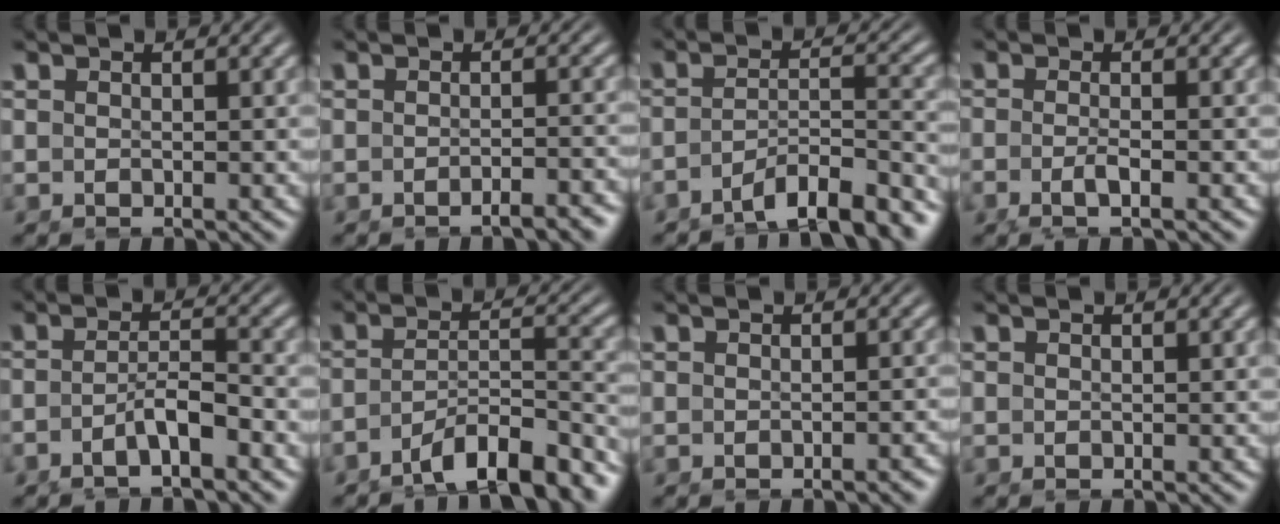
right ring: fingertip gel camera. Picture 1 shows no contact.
{"total": 2.2, "force": [-2.0, -0.3, 0.9], "torque": [-0.007, 0.005, -0.037]}
{"total": 6.2, "force": [-5.2, 1.2, 3.1], "torque": [-0.035, -0.020, -0.074]}
{"total": 2.0, "force": [-1.2, 0.1, 1.5], "torque": [-0.036, -0.010, -0.020]}
{"total": 3.1, "force": [-2.2, 0.4, 2.1], "torque": [-0.036, -0.011, -0.035]}
{"total": 7.0, "force": [-5.6, 1.8, 3.7], "torque": [-0.045, -0.021, -0.078]}
{"total": 1.0, "force": [-0.9, -0.2, 0.4], "torque": [-0.007, 0.004, -0.014]}
{"total": 0.0}